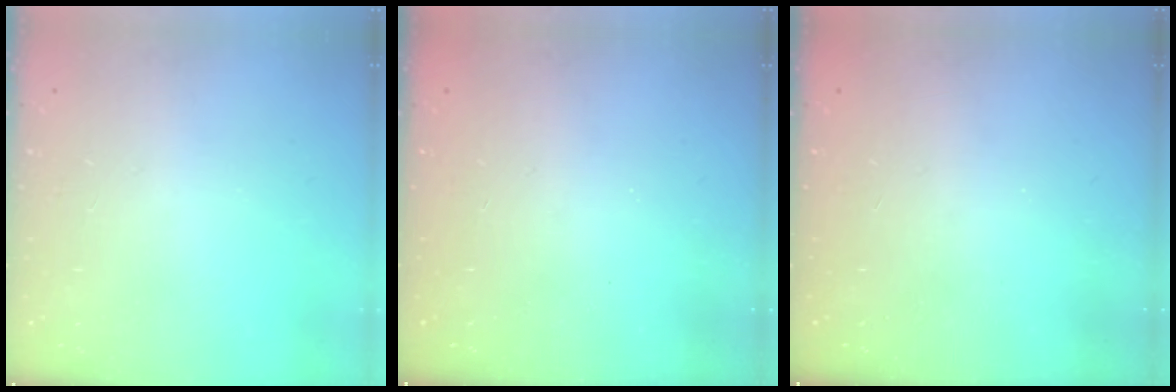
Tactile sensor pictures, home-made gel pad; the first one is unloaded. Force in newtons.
{"total": 2.5, "press": 2.3, "slide": 0.8}
{"total": 2.3, "press": 2.2, "slide": 0.7}